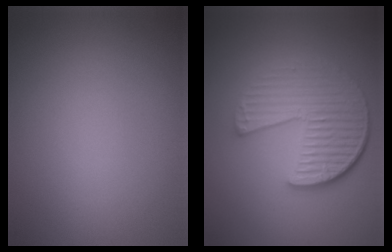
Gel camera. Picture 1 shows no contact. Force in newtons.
{"total": 6.2, "press": 4.4, "slide": 4.3}